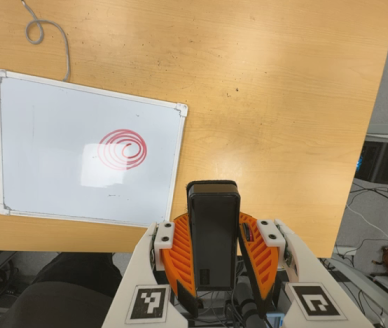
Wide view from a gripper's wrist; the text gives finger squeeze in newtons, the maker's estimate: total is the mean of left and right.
{"total": 8.0, "left": 6.3, "right": 9.8}